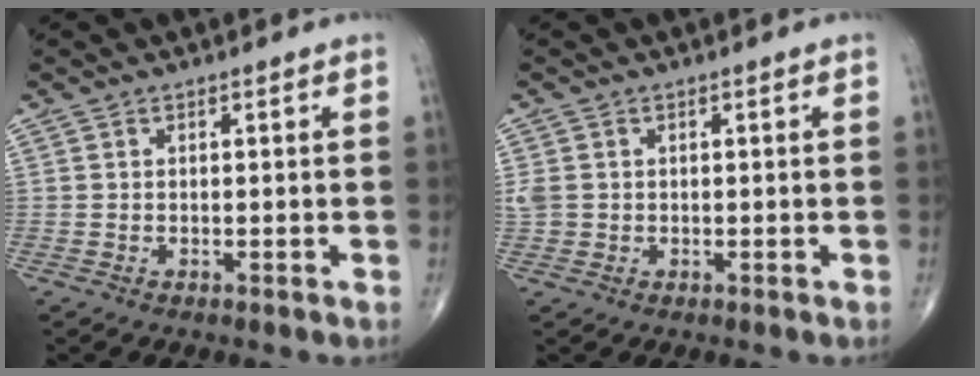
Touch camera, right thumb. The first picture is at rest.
{"total": 2.8, "force": [0.2, 2.4, 1.4], "torque": [-0.035, 0.007, 0.009]}